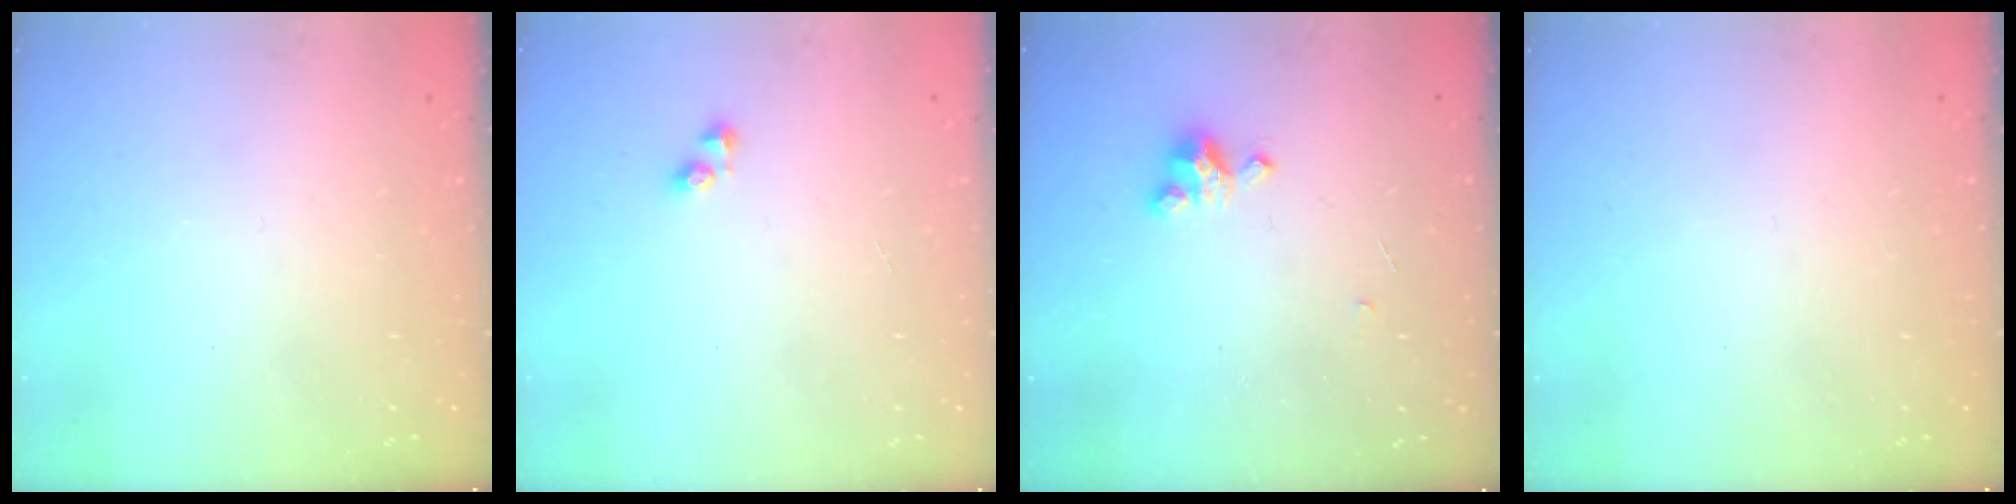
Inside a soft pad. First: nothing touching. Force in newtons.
{"total": 2.9, "press": 2.9, "slide": 0.1}
{"total": 2.6, "press": 2.6, "slide": 0.3}
{"total": 0.0}